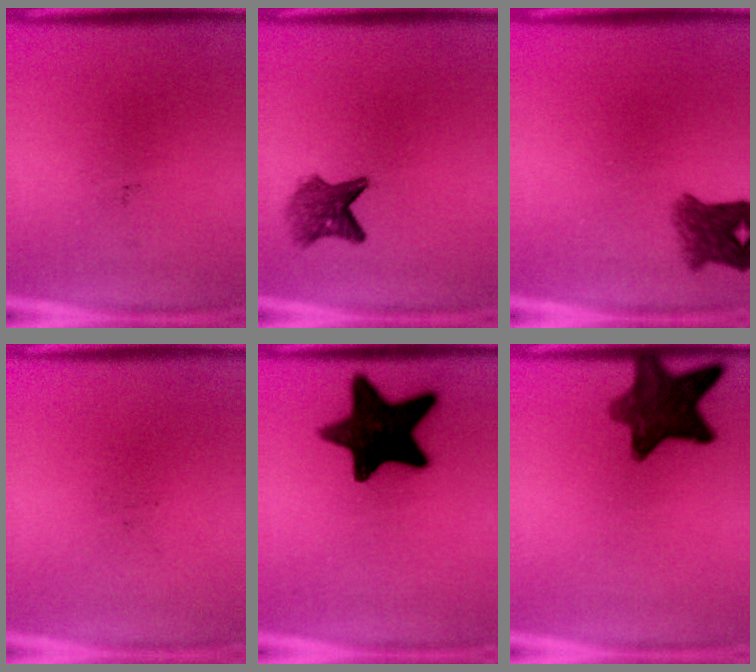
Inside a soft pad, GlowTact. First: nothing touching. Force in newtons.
{"total": 4.2}
{"total": 4.2}
{"total": 0.0}
{"total": 16.0}
{"total": 10.1}